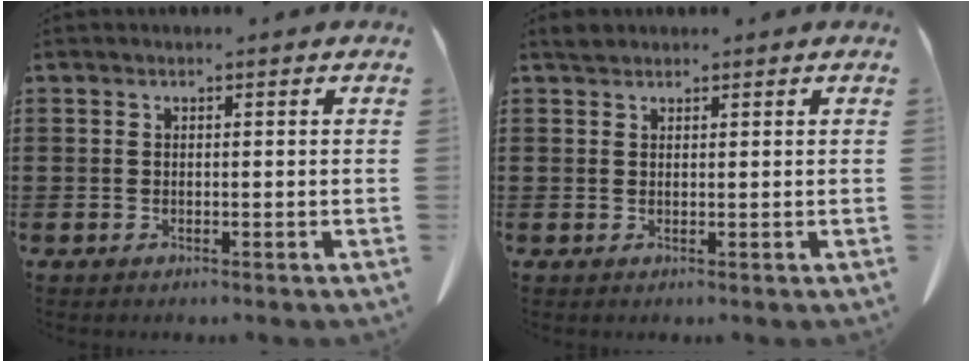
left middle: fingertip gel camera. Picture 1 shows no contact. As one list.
[{"total": 1.3, "force": [1.2, 0.6, 0.3], "torque": [-0.010, 0.001, 0.024]}]